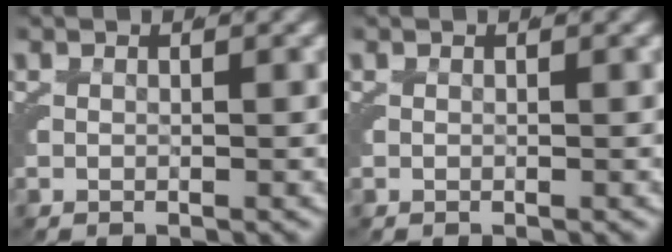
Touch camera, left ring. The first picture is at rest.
{"total": 0.0}